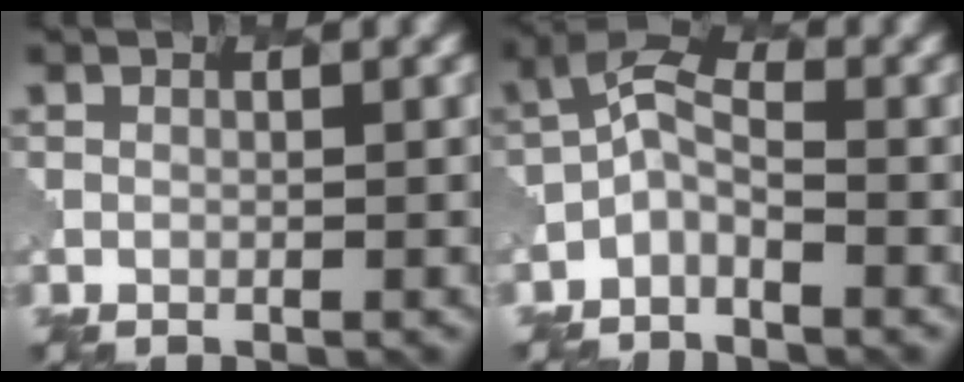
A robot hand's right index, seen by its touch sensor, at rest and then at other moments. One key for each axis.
{"total": 2.7, "fx": -1.5, "fy": 1.3, "fz": 1.8, "tx": -0.036, "ty": 0.010, "tz": -0.036}